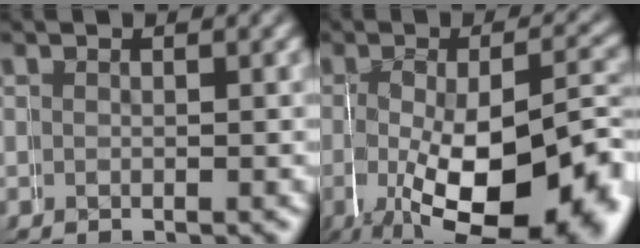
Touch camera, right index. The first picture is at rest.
{"total": 13.7, "force": [-3.0, 6.3, 11.8], "torque": [-0.195, -0.043, -0.016]}